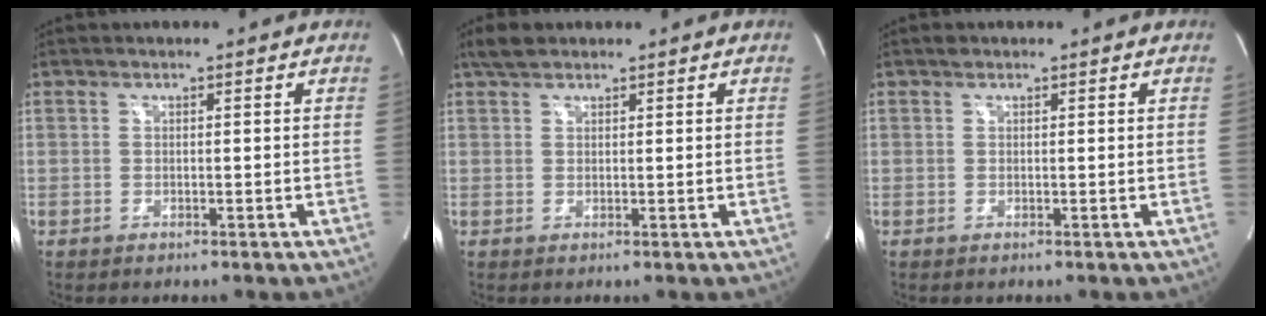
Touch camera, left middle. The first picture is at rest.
{"total": 2.7, "force": [2.2, 1.1, 1.1], "torque": [-0.028, 0.015, 0.040]}
{"total": 0.5, "force": [0.4, 0.3, 0.2], "torque": [-0.010, 0.005, 0.007]}